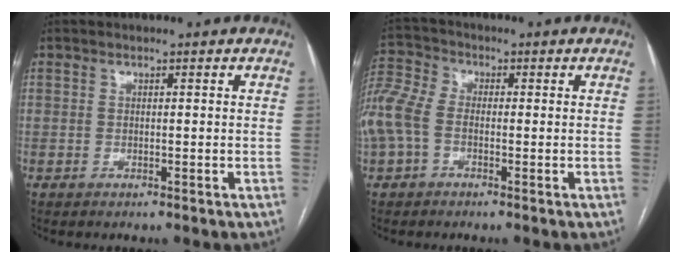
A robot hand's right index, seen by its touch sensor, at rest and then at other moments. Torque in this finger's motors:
{"motor_torque": [1.70, -0.10, 0.61, 0.18]}